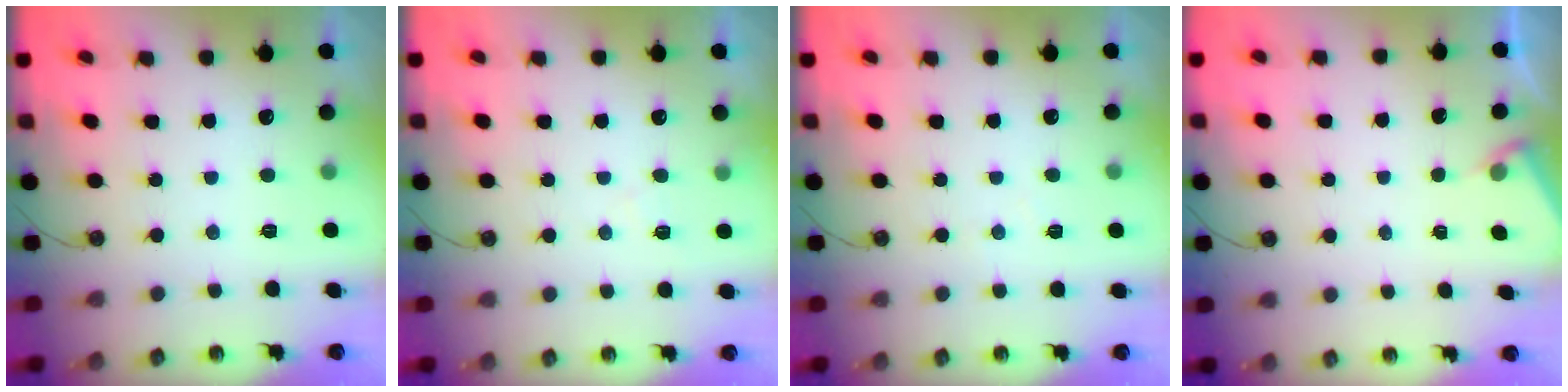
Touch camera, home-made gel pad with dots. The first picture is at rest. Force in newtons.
{"total": 4.9, "press": 4.8, "slide": 0.7}
{"total": 3.5, "press": 3.5, "slide": 0.5}
{"total": 3.0, "press": 2.9, "slide": 0.4}